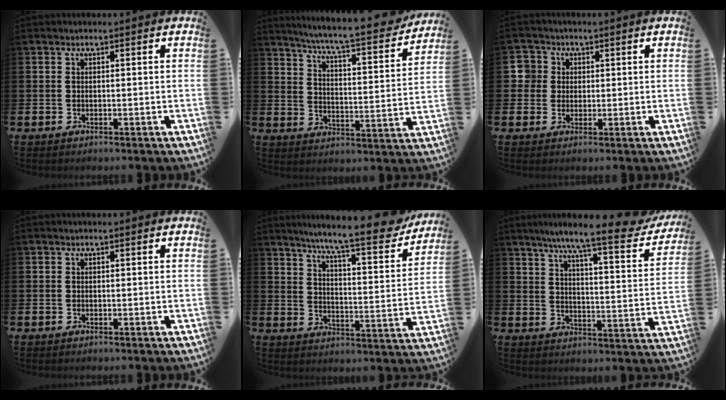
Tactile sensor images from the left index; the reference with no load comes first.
{"total": 7.7, "force": [7.0, 0.4, 3.1], "torque": [-0.081, -0.054, 0.113]}
{"total": 3.9, "force": [1.4, 3.7, 0.1], "torque": [-0.002, 0.004, 0.018]}
{"total": 0.0}
{"total": 10.4, "force": [8.8, 0.9, 5.4], "torque": [-0.102, -0.060, 0.141]}
{"total": 9.5, "force": [7.7, 0.7, 5.5], "torque": [-0.104, -0.056, 0.117]}